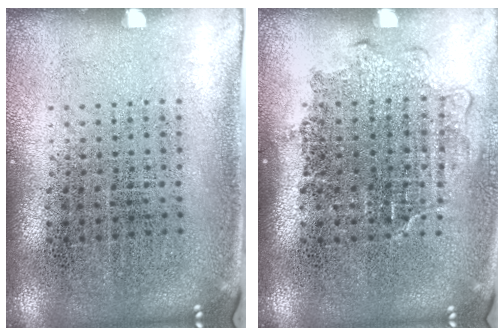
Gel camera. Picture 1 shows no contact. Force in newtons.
{"total": 1.2, "press": 1.1, "slide": 0.5}